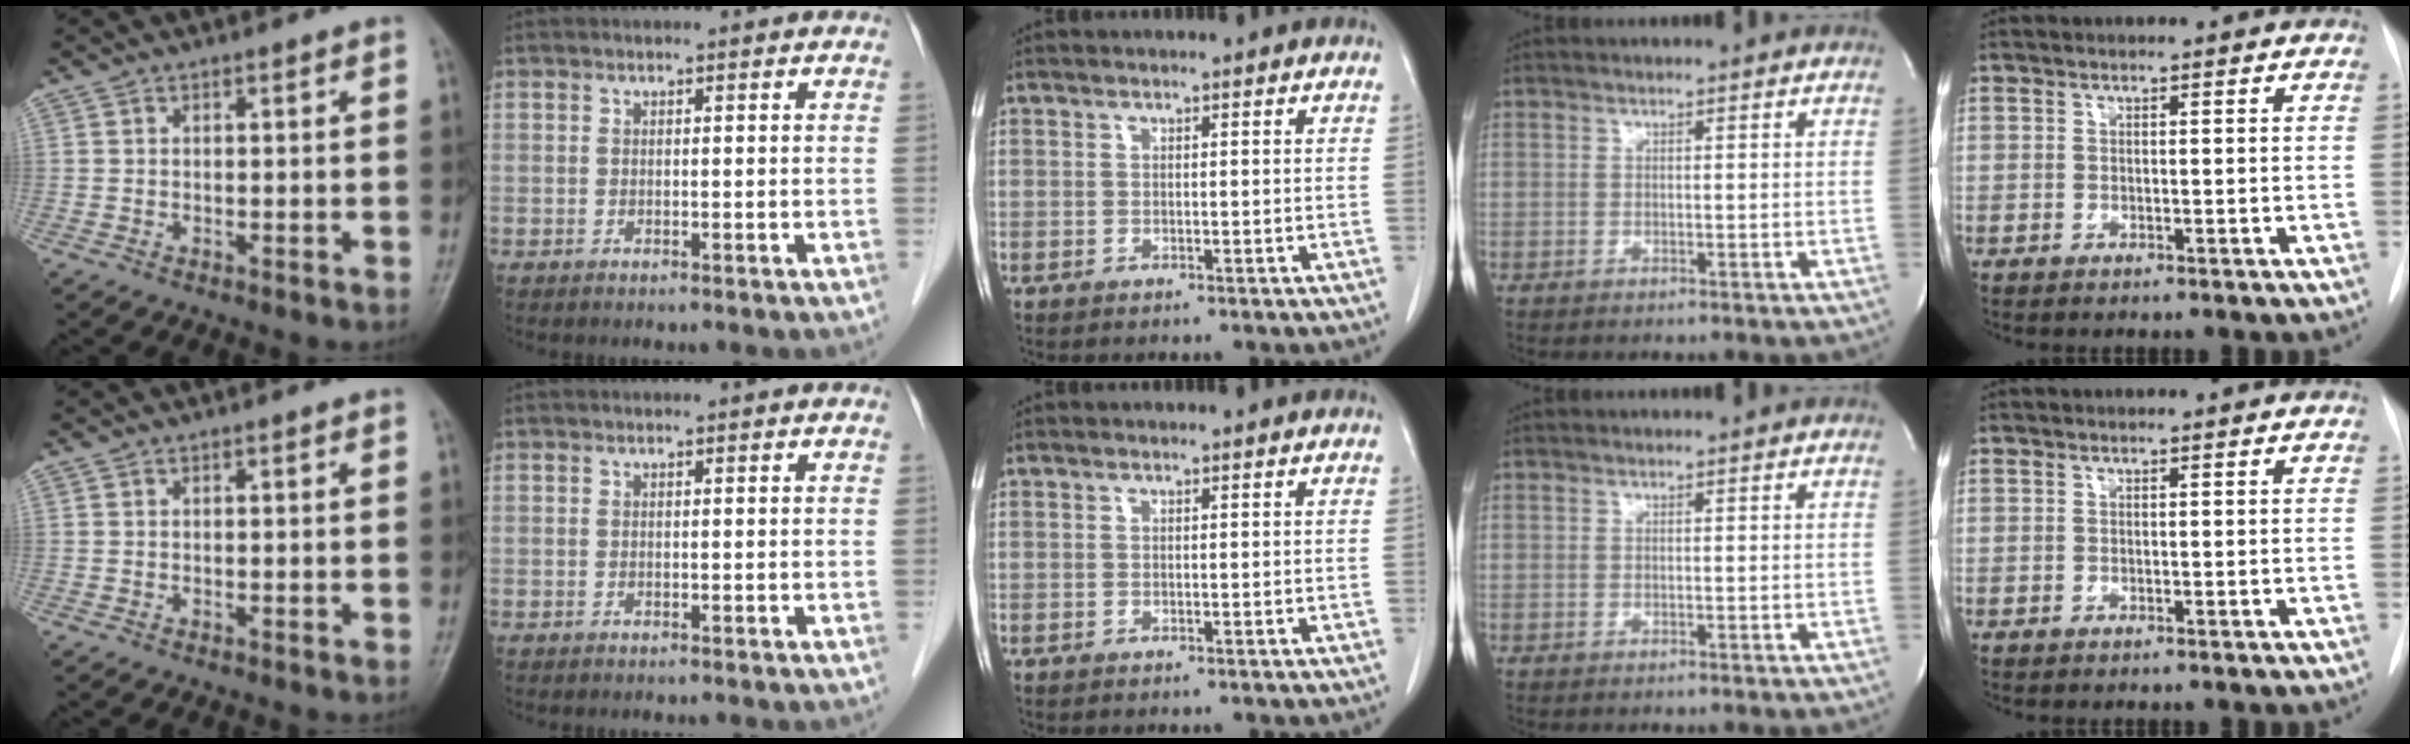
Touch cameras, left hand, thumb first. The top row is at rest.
{}